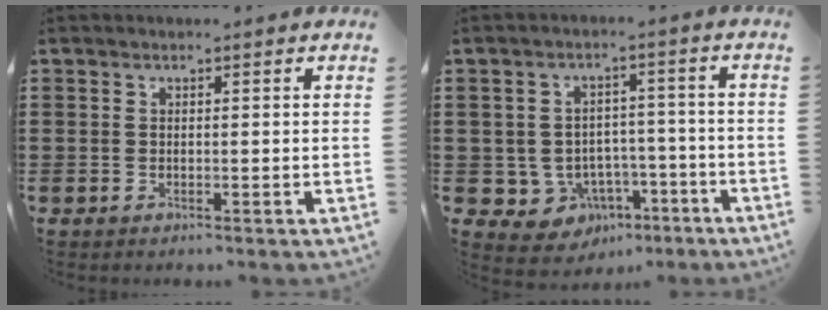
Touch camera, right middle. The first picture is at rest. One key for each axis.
{"total": 4.9, "fx": -2.5, "fy": 4.1, "fz": 1.1, "tx": -0.035, "ty": 0.014, "tz": -0.043}